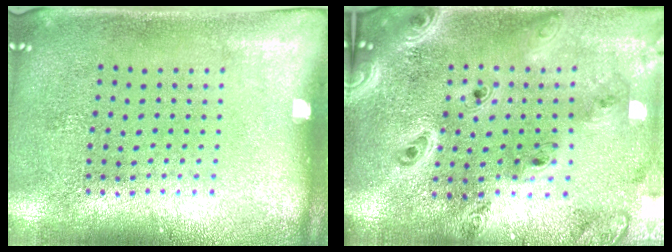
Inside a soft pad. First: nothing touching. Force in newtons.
{"total": 2.9, "press": 2.4, "slide": 1.6}